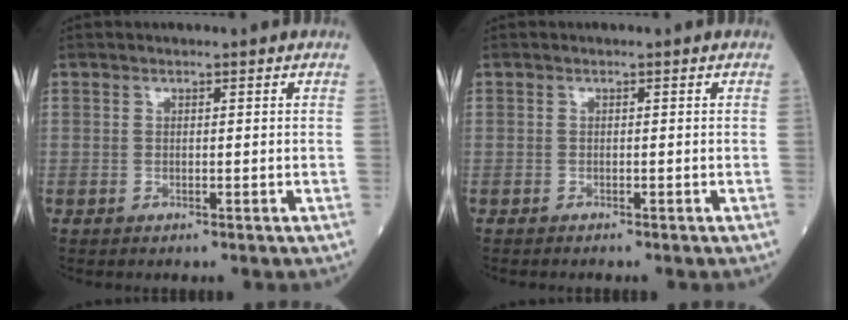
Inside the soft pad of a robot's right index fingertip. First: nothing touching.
{"total": 0.0}